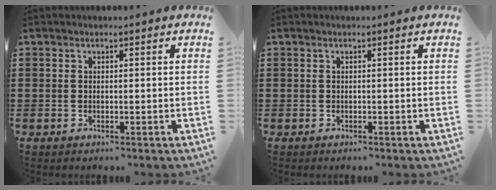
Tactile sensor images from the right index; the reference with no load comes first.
{"total": 0.0}